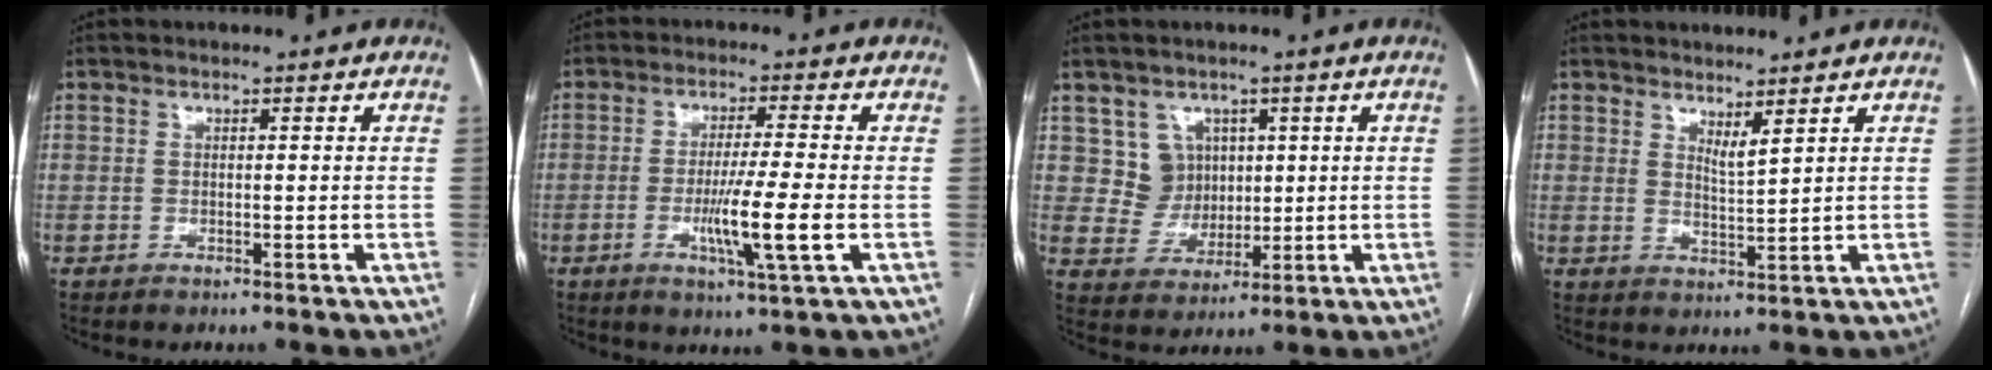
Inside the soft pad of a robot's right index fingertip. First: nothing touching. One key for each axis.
{"total": 8.2, "fx": -2.1, "fy": -0.7, "fz": 7.9, "tx": -0.140, "ty": -0.021, "tz": -0.038}
{"total": 5.7, "fx": 2.2, "fy": 5.2, "fz": 0.5, "tx": -0.010, "ty": 0.016, "tz": 0.050}
{"total": 2.2, "fx": 1.7, "fy": 0.1, "fz": 1.3, "tx": -0.027, "ty": -0.016, "tz": 0.037}